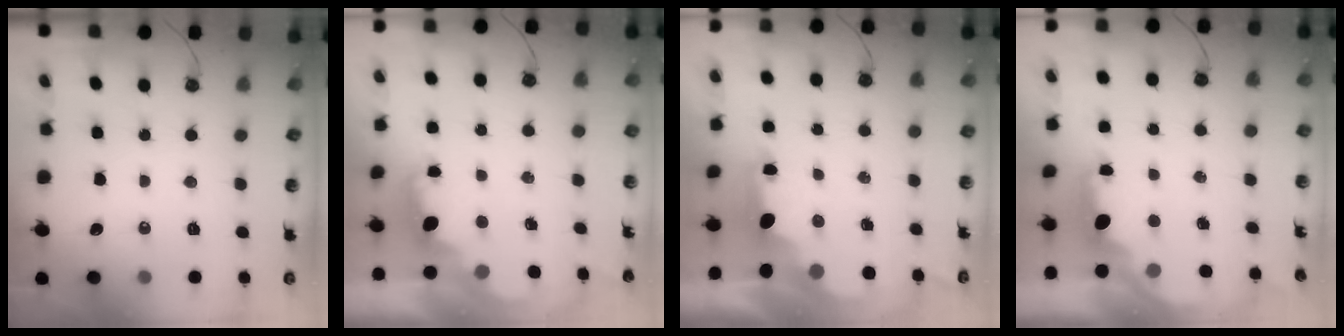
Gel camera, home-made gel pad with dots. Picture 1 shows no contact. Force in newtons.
{"total": 3.1, "press": 3.1, "slide": 0.4}
{"total": 2.2, "press": 2.1, "slide": 0.8}
{"total": 2.3, "press": 2.1, "slide": 0.8}